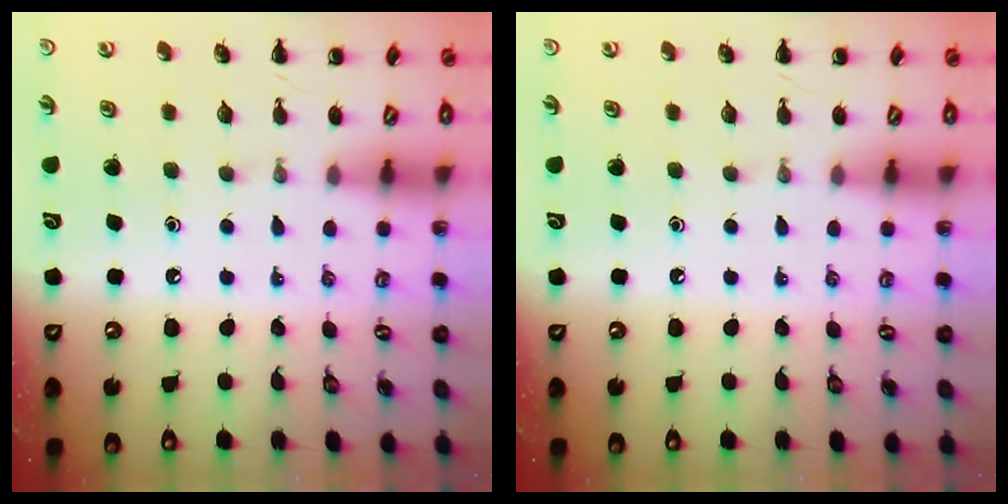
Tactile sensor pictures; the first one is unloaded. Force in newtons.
{"total": 0.0}